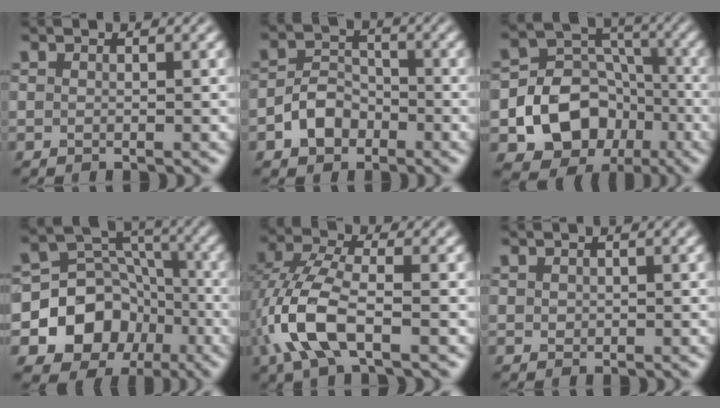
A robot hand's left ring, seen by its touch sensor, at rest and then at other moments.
{"total": 3.5, "force": [-1.8, 2.6, 1.6], "torque": [-0.026, 0.006, -0.037]}
{"total": 10.6, "force": [-4.0, 8.6, 4.8], "torque": [-0.070, -0.002, -0.089]}
{"total": 9.6, "force": [-3.6, 8.0, 4.0], "torque": [-0.067, 0.004, -0.075]}
{"total": 6.9, "force": [-2.2, 2.9, 5.8], "torque": [-0.141, 0.007, -0.051]}
{"total": 0.6, "force": [0.2, 0.5, 0.1], "torque": [-0.001, -0.002, 0.005]}